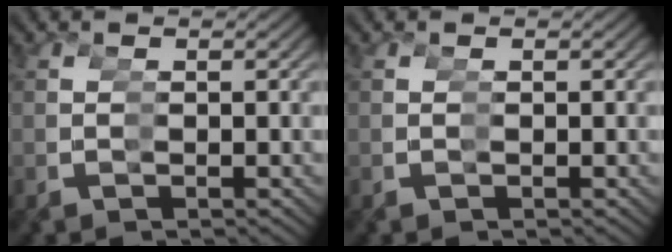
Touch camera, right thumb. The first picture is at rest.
{"total": 0.0}